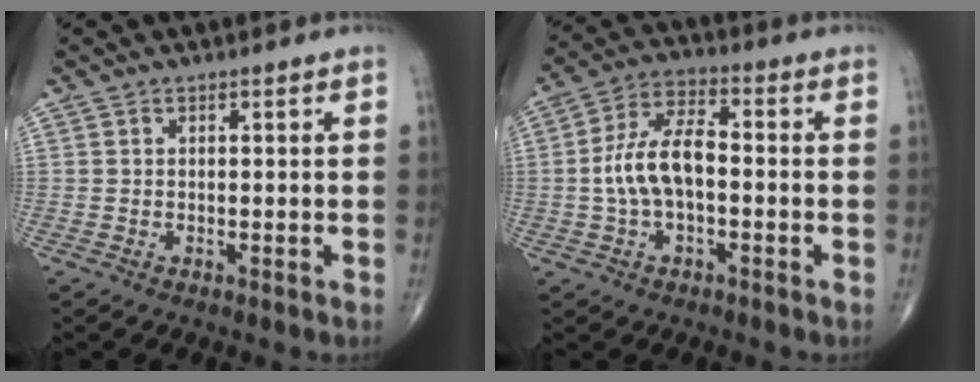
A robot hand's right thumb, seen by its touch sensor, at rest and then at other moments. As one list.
[{"total": 10.3, "force": [-1.0, 5.3, 8.8], "torque": [-0.174, 0.032, -0.025]}]